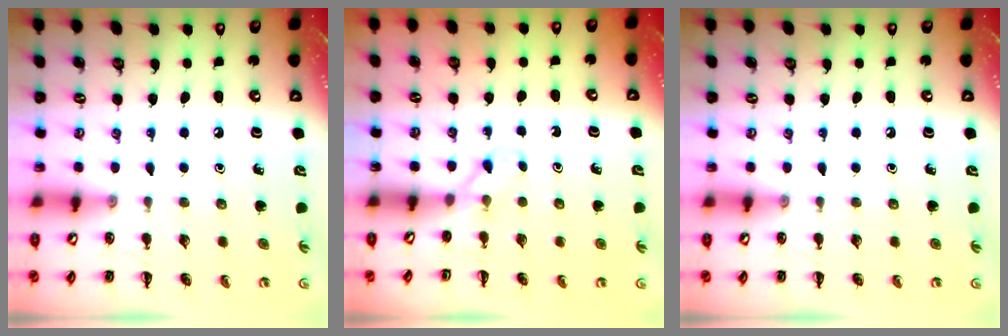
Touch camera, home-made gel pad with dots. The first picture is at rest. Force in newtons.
{"total": 2.4, "press": 2.3, "slide": 0.7}
{"total": 0.0}